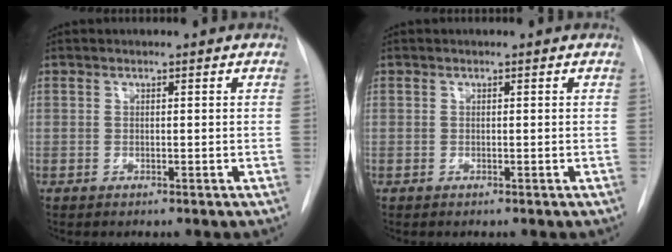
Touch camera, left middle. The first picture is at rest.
{"total": 0.0}